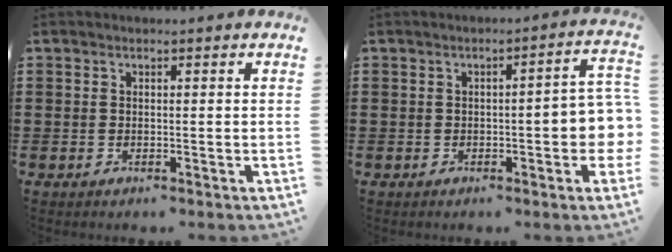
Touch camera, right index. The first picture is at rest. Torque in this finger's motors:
{"motor_torque": [1.13, -0.31, 0.47, 0.11]}